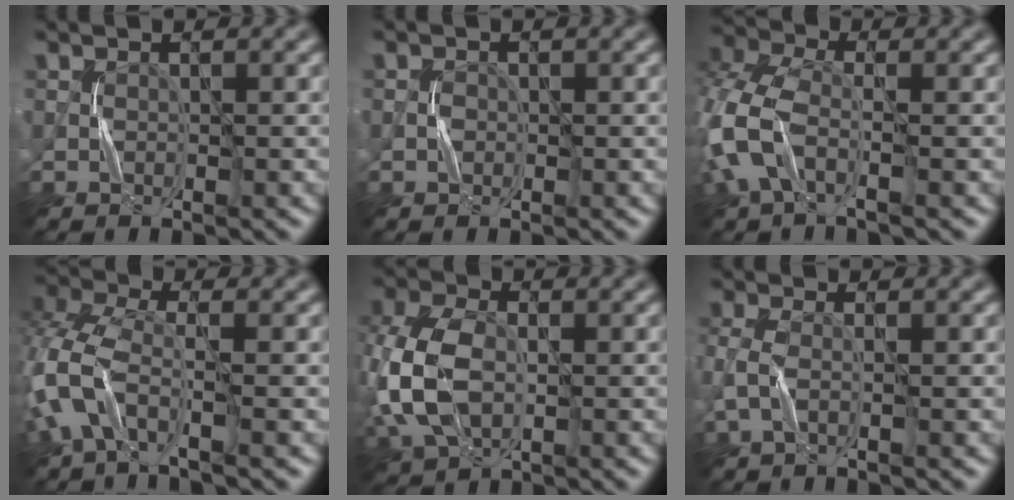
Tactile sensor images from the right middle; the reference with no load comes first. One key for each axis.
{"total": 0.7, "fx": -0.2, "fy": 0.6, "fz": 0.3, "tx": -0.003, "ty": 0.001, "tz": -0.006}
{"total": 7.1, "fx": -1.9, "fy": 4.3, "fz": 5.3, "tx": -0.150, "ty": 0.002, "tz": -0.051}
{"total": 6.4, "fx": -2.3, "fy": 3.5, "fz": 4.9, "tx": -0.128, "ty": 0.005, "tz": -0.060}
{"total": 8.0, "fx": -0.6, "fy": 5.3, "fz": 6.0, "tx": -0.154, "ty": 0.003, "tz": -0.017}
{"total": 2.2, "fx": -0.5, "fy": 0.9, "fz": 2.0, "tx": -0.058, "ty": 0.003, "tz": -0.017}